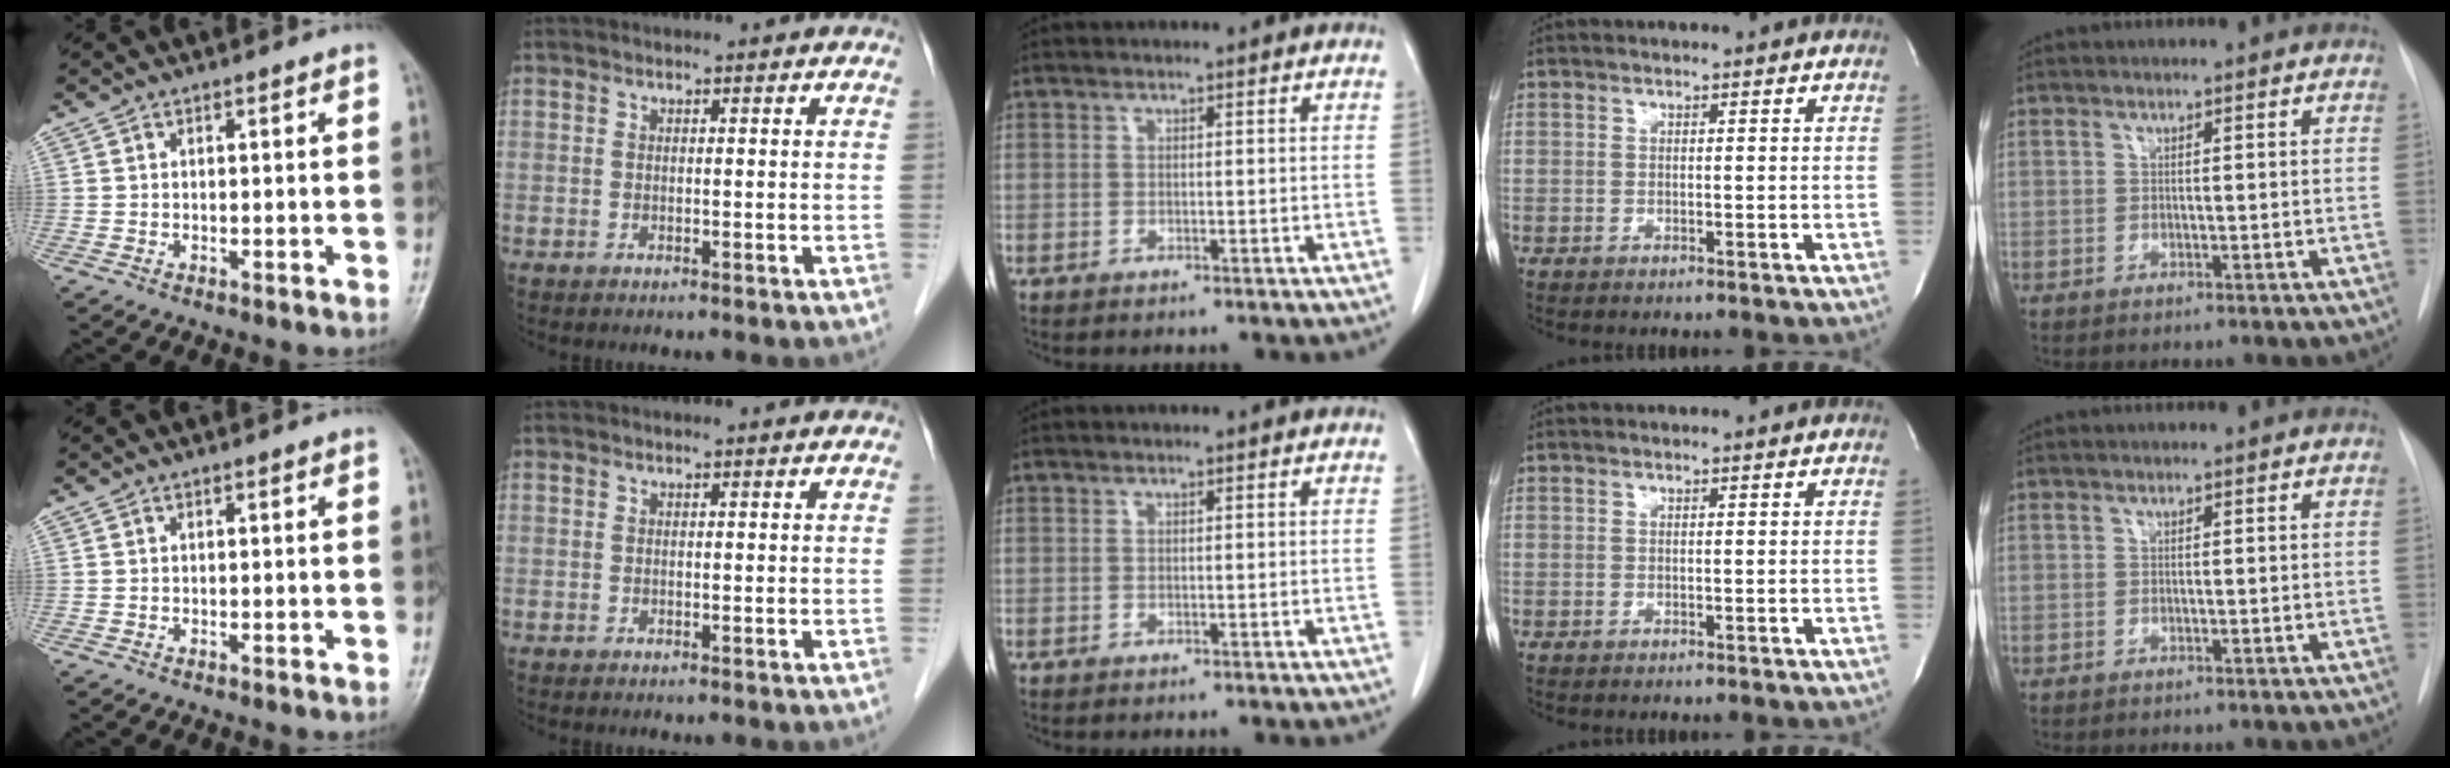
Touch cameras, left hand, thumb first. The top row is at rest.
{}